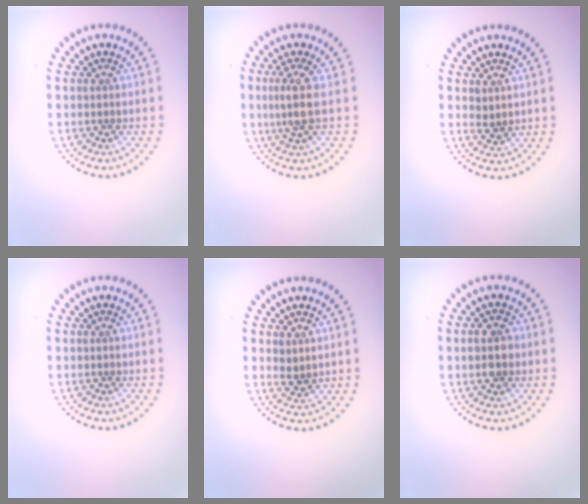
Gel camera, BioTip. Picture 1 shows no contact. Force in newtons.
{"total": 2.6, "press": 2.0, "slide": 1.7}
{"total": 1.2, "press": 1.0, "slide": 0.6}
{"total": 0.0}
{"total": 1.3, "press": 1.0, "slide": 0.7}
{"total": 2.9, "press": 2.9, "slide": 0.1}